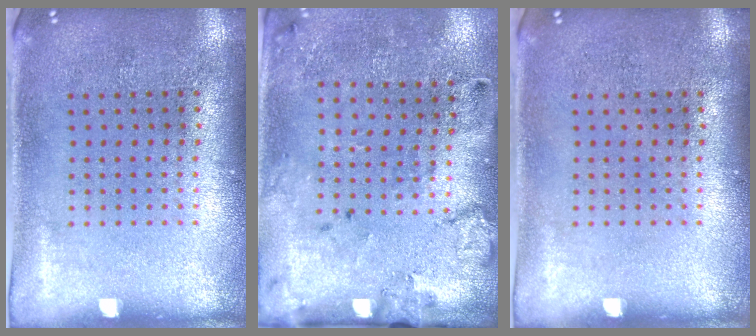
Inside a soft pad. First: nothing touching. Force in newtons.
{"total": 2.1, "press": 1.4, "slide": 1.6}
{"total": 0.0}